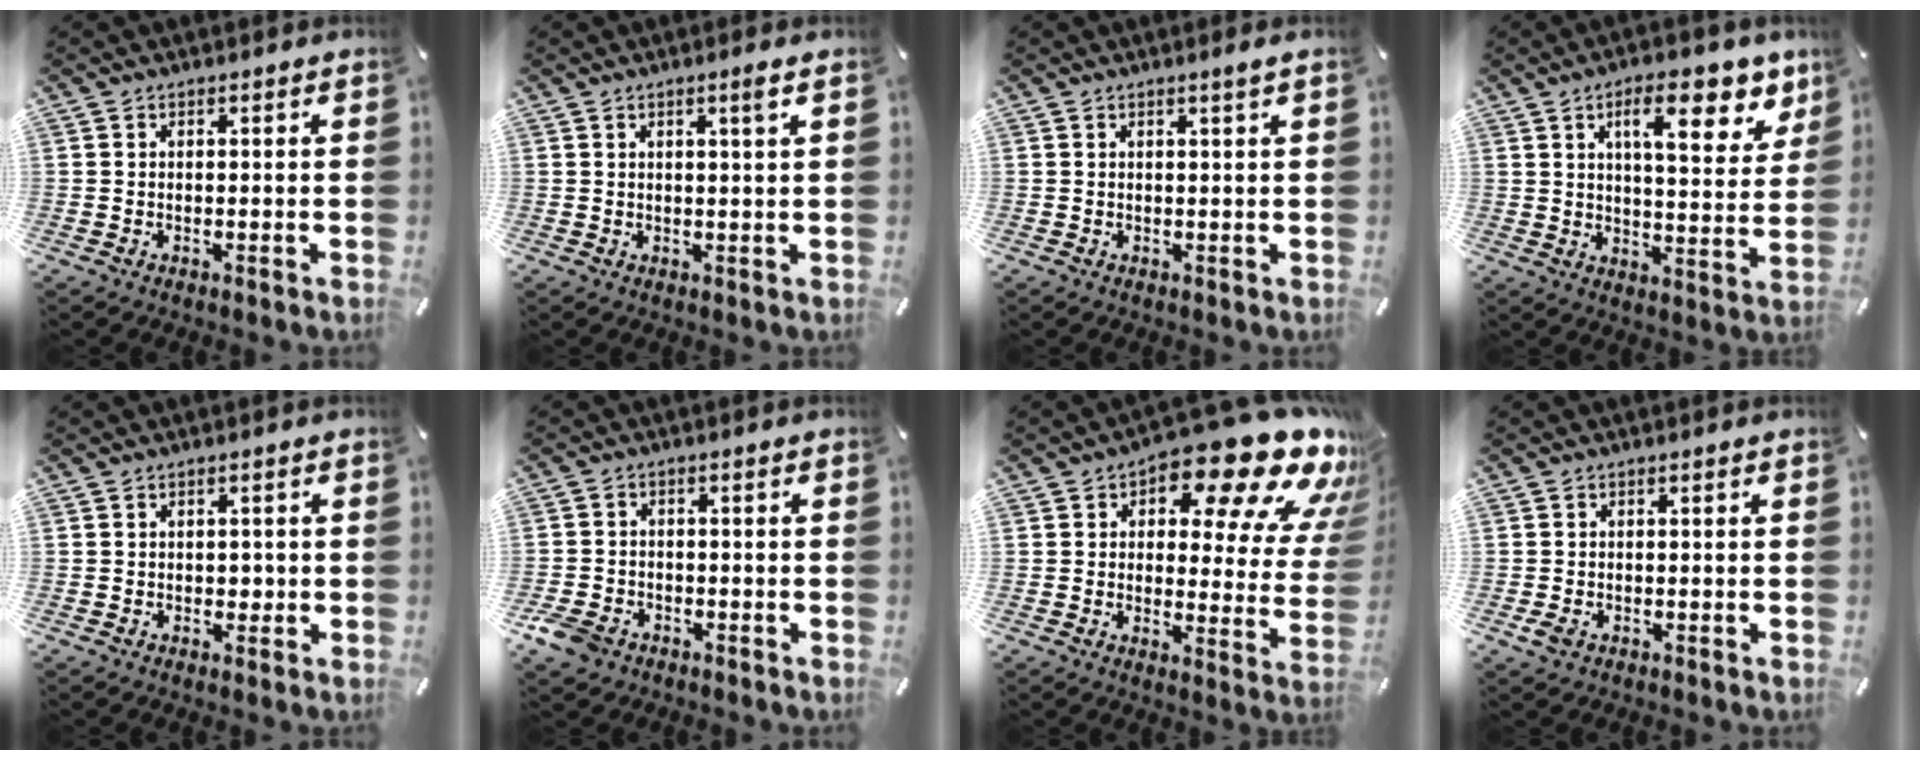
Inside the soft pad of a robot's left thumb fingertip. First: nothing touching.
{"total": 2.2, "force": [1.1, -0.1, 1.9], "torque": [-0.039, -0.002, 0.018]}
{"total": 1.2, "force": [0.6, -0.1, 1.1], "torque": [-0.020, -0.002, 0.009]}
{"total": 14.6, "force": [7.8, 5.6, 11.0], "torque": [-0.156, -0.028, 0.124]}
{"total": 1.7, "force": [-0.1, 1.5, 0.7], "torque": [-0.007, 0.002, -0.006]}
{"total": 4.9, "force": [-3.1, 3.4, 1.7], "torque": [-0.050, 0.011, -0.063]}
{"total": 19.6, "force": [12.6, 7.8, 12.7], "torque": [-0.170, -0.092, 0.206]}
{"total": 1.8, "force": [-0.7, 1.4, 0.8], "torque": [-0.020, -0.001, -0.015]}